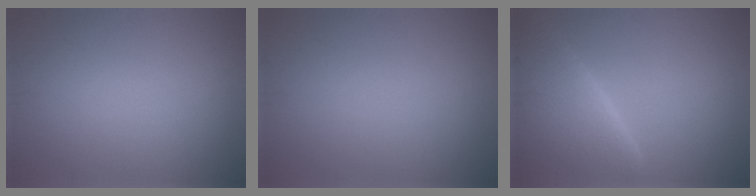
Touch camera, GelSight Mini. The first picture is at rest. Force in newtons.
{"total": 0.0}
{"total": 8.7, "press": 8.7, "slide": 0.7}